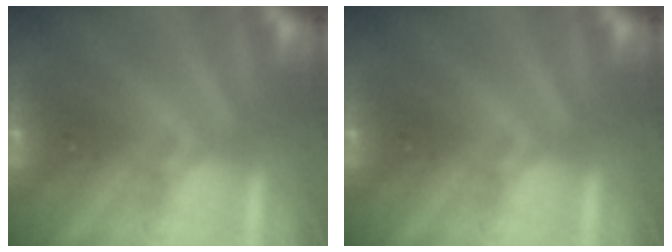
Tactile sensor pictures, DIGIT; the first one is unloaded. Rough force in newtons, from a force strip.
{"total": 0.0}